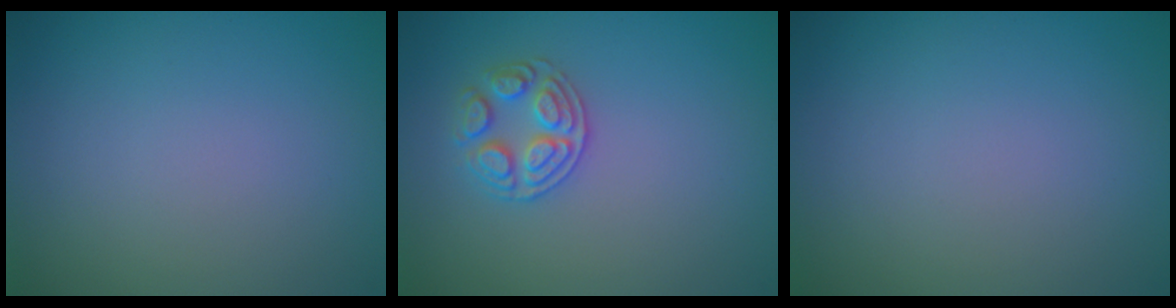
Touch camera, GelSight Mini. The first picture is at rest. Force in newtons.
{"total": 2.5, "press": 2.4, "slide": 0.6}
{"total": 0.0}